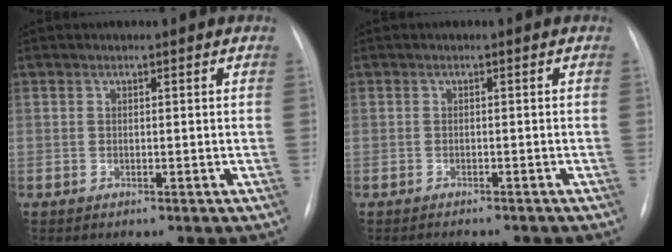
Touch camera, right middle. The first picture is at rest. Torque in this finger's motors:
{"motor_torque": [0.01, -0.01, -0.01, 0.01]}